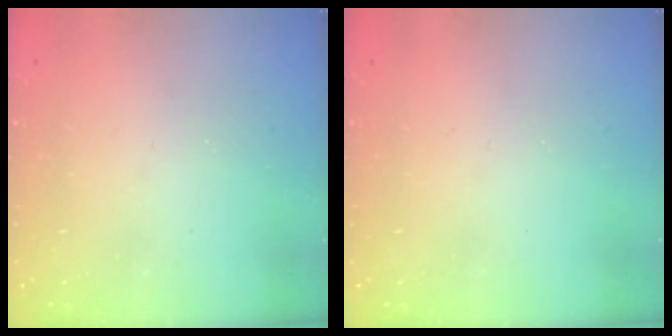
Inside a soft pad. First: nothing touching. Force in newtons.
{"total": 0.0}